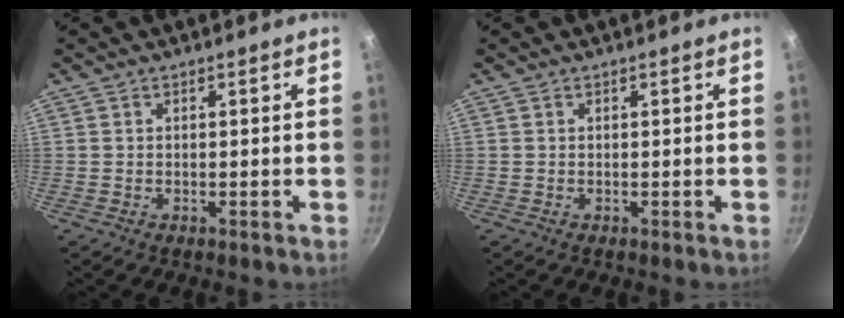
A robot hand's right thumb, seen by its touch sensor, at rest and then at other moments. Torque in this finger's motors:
{"motor_torque": [-0.13, 0.10, 0.03, -0.35, 0.04]}